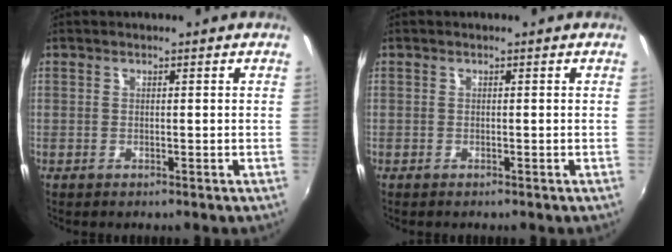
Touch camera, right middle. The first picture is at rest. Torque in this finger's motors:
{"motor_torque": [-0.21, -0.28, -0.06, -0.02]}